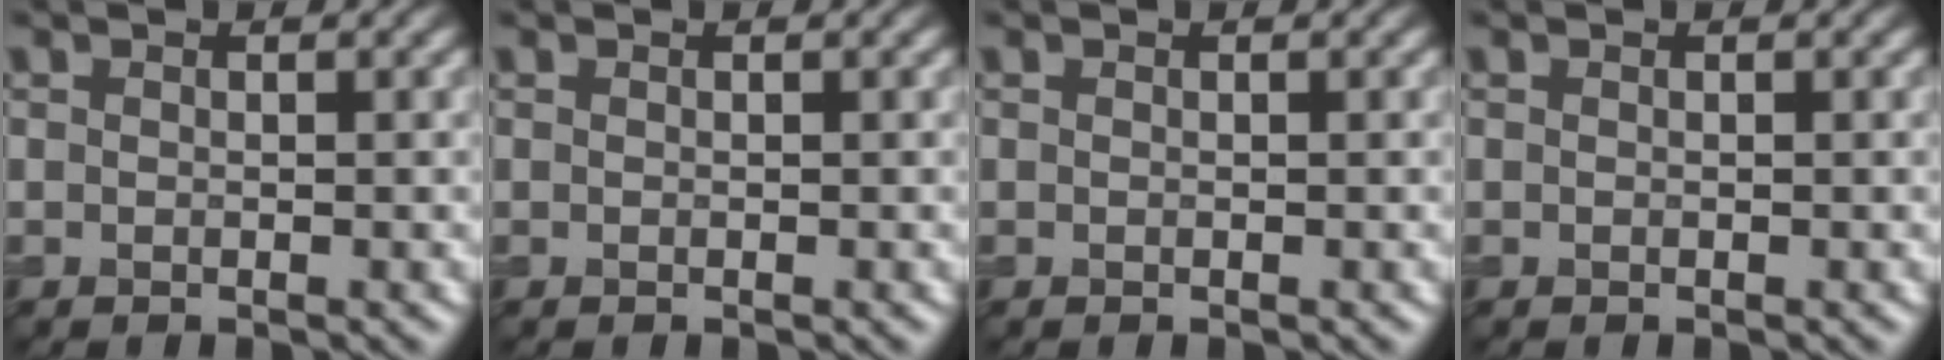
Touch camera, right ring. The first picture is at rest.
{"total": 0.0}
{"total": 0.0}
{"total": 0.0}